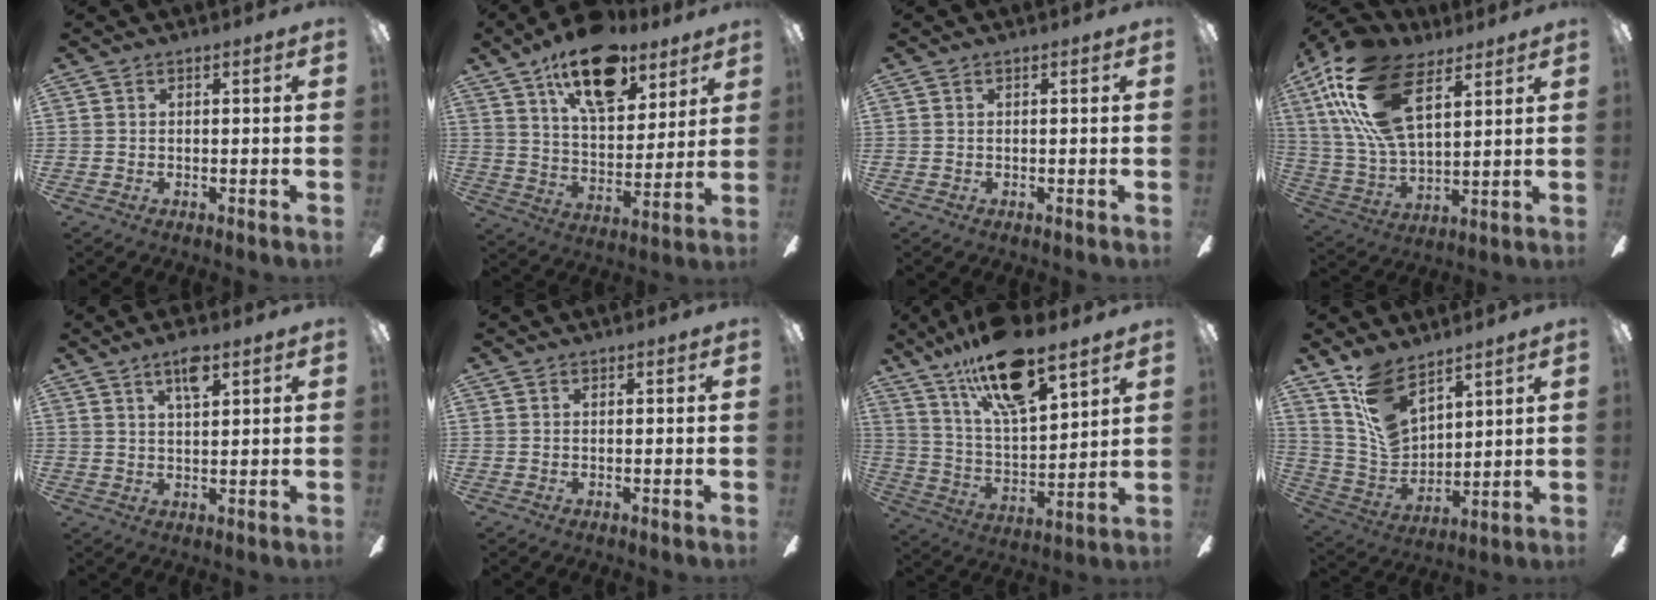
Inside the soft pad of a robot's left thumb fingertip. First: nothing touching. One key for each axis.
{"total": 18.2, "fx": 12.2, "fy": 8.6, "fz": 10.4, "tx": -0.156, "ty": -0.059, "tz": 0.208}
{"total": 0.0}
{"total": 22.5, "fx": 11.3, "fy": 11.1, "fz": 15.9, "tx": -0.347, "ty": -0.024, "tz": 0.203}
{"total": 5.9, "fx": 3.7, "fy": 1.8, "fz": 4.2, "tx": -0.067, "ty": -0.006, "tz": 0.058}
{"total": 0.0}
{"total": 17.6, "fx": 13.1, "fy": 5.2, "fz": 10.6, "tx": -0.193, "ty": -0.070, "tz": 0.226}
{"total": 12.5, "fx": 8.8, "fy": 6.6, "fz": 6.0, "tx": -0.136, "ty": -0.036, "tz": 0.177}